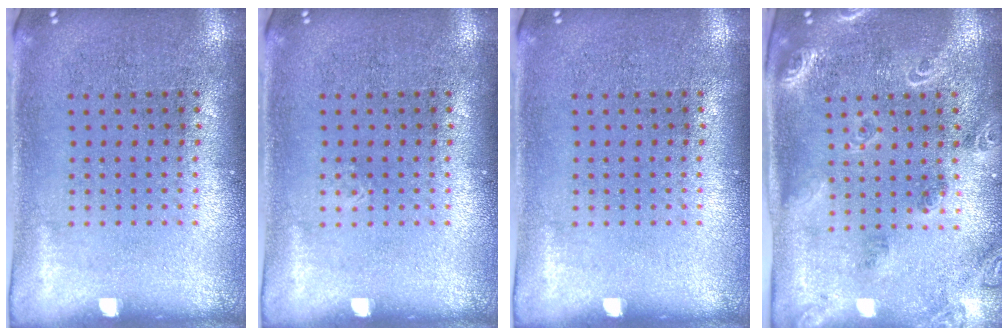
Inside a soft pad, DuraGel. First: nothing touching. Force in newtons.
{"total": 0.0}
{"total": 0.0}
{"total": 1.8, "press": 1.7, "slide": 0.4}